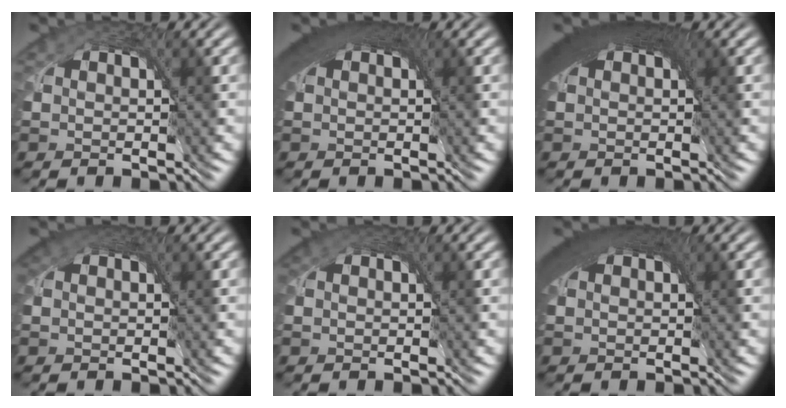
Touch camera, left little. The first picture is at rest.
{"total": 6.8, "force": [3.0, 3.3, 5.1], "torque": [-0.086, 0.015, 0.035]}
{"total": 8.9, "force": [3.1, 4.4, 7.1], "torque": [-0.111, 0.020, 0.033]}
{"total": 2.6, "force": [1.4, 1.6, 1.5], "torque": [-0.028, 0.005, 0.016]}
{"total": 0.9, "force": [0.5, 0.6, 0.5], "torque": [-0.010, 0.002, 0.005]}
{"total": 7.3, "force": [3.1, 3.6, 5.6], "torque": [-0.090, 0.017, 0.034]}